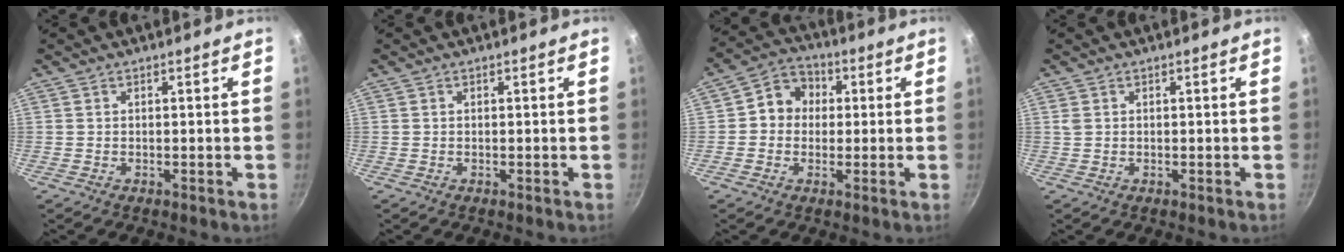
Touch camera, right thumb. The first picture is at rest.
{"total": 0.0}
{"total": 7.7, "force": [0.7, 6.8, 3.4], "torque": [-0.016, 0.018, -0.006]}
{"total": 1.1, "force": [0.4, 0.8, 0.6], "torque": [-0.013, 0.003, 0.008]}